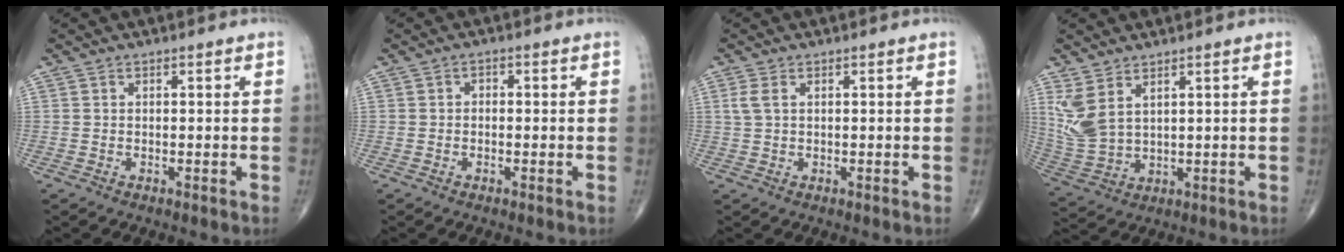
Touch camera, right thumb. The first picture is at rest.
{"total": 1.0, "force": [-0.1, 0.8, 0.6], "torque": [-0.003, 0.004, -0.007]}
{"total": 2.1, "force": [0.7, 1.1, 1.6], "torque": [-0.045, 0.011, 0.018]}
{"total": 7.6, "force": [3.8, 3.7, 5.5], "torque": [-0.125, -0.015, 0.091]}